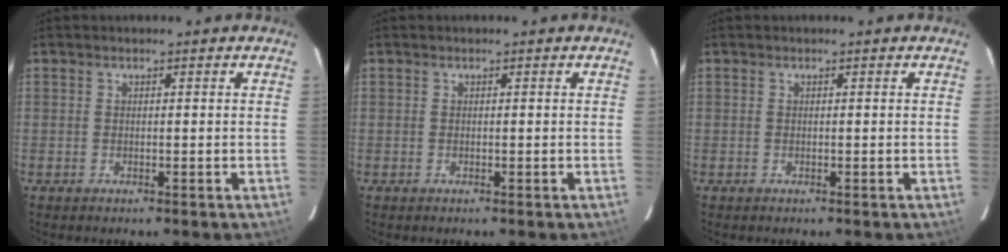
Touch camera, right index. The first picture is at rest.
{"total": 0.0}
{"total": 0.0}